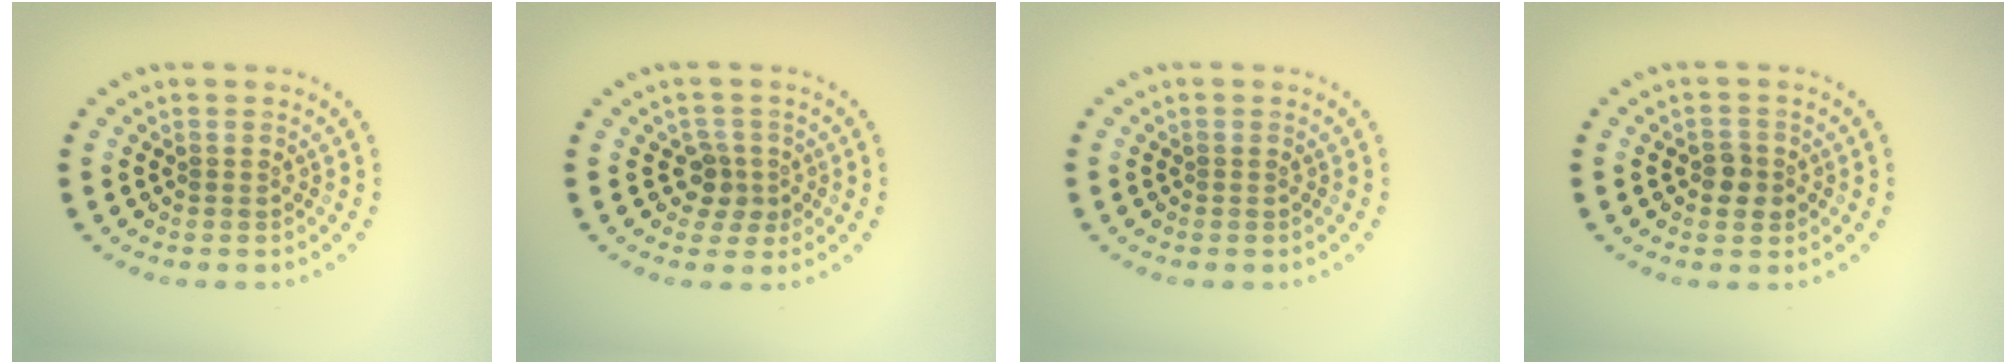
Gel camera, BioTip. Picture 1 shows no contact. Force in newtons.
{"total": 2.3, "press": 1.7, "slide": 1.5}
{"total": 0.0}
{"total": 1.8, "press": 1.8, "slide": 0.5}